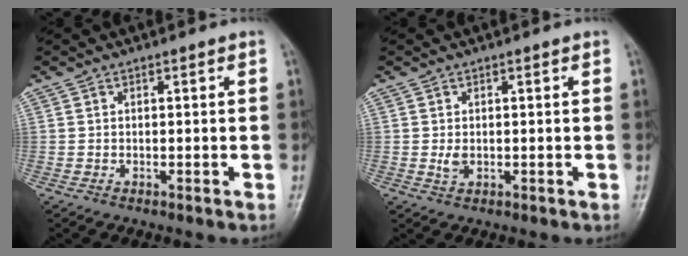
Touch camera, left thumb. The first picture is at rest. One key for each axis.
{"total": 1.7, "fx": 0.3, "fy": 1.1, "fz": 1.3, "tx": -0.023, "ty": -0.005, "tz": 0.008}